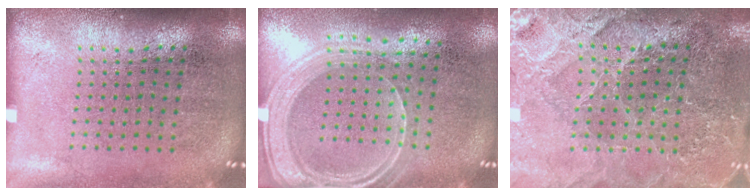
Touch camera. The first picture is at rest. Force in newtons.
{"total": 1.9, "press": 1.7, "slide": 0.9}
{"total": 3.8, "press": 3.7, "slide": 1.1}